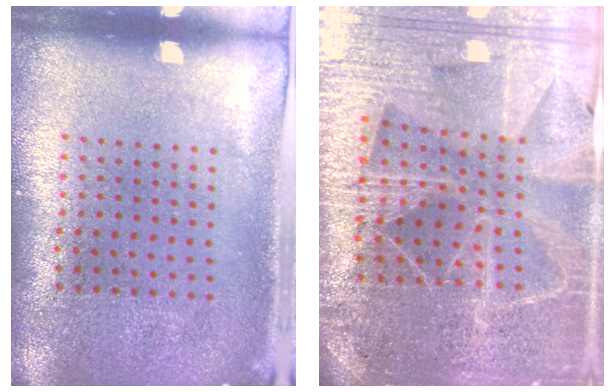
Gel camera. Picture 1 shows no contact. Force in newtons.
{"total": 5.1, "press": 4.6, "slide": 2.3}